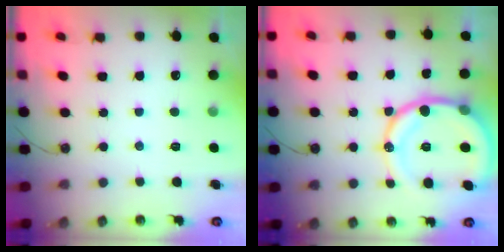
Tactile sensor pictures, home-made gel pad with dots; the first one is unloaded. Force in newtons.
{"total": 17.5, "press": 17.3, "slide": 2.3}